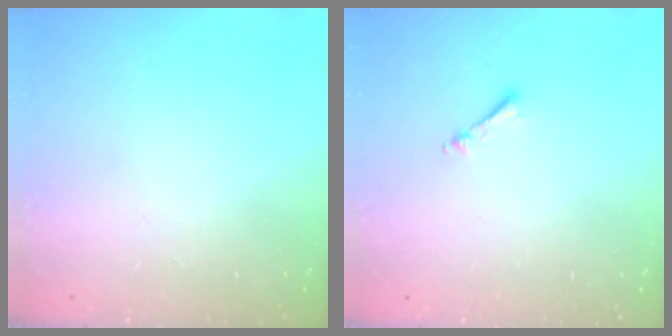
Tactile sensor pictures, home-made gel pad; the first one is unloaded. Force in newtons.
{"total": 1.0, "press": 1.0, "slide": 0.2}